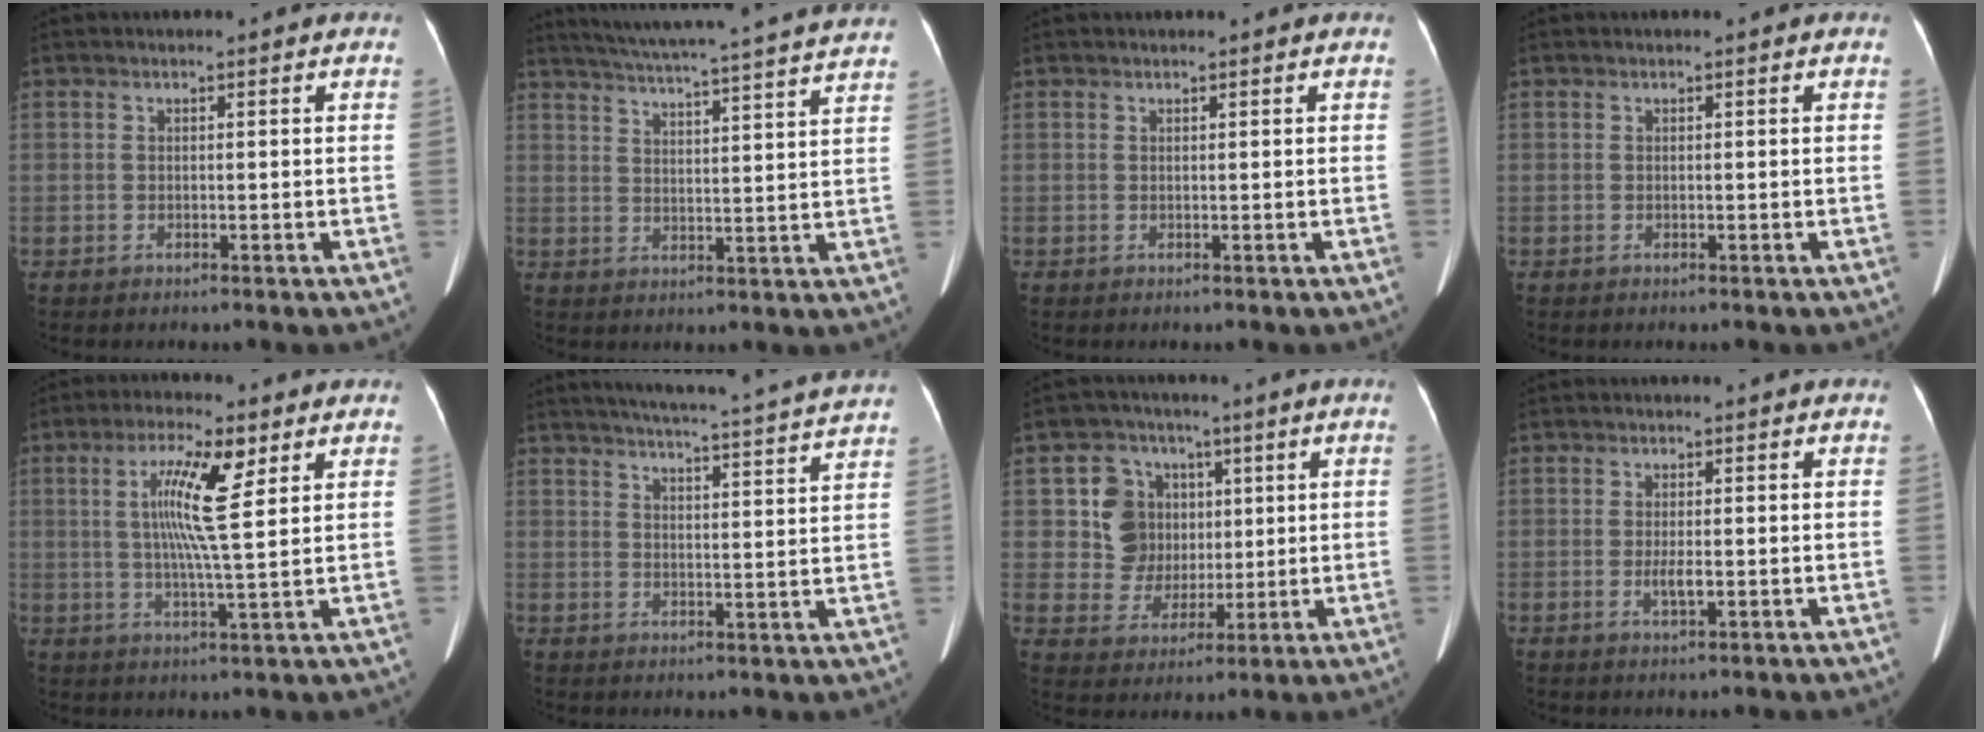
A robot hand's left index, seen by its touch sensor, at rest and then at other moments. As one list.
[{"total": 22.7, "force": [20.7, -1.2, 9.2], "torque": [-0.150, -0.031, 0.268]}, {"total": 1.3, "force": [1.1, 0.1, 0.6], "torque": [-0.008, 0.010, 0.016]}, {"total": 0.0}, {"total": 8.9, "force": [2.5, 0.2, 8.5], "torque": [-0.155, -0.002, 0.045]}, {"total": 19.9, "force": [18.5, -1.3, 7.3], "torque": [-0.115, -0.045, 0.228]}, {"total": 8.6, "force": [1.9, 8.3, 0.9], "torque": [-0.020, 0.022, 0.045]}, {"total": 1.8, "force": [-0.7, 0.2, 1.6], "torque": [-0.027, -0.009, -0.007]}]